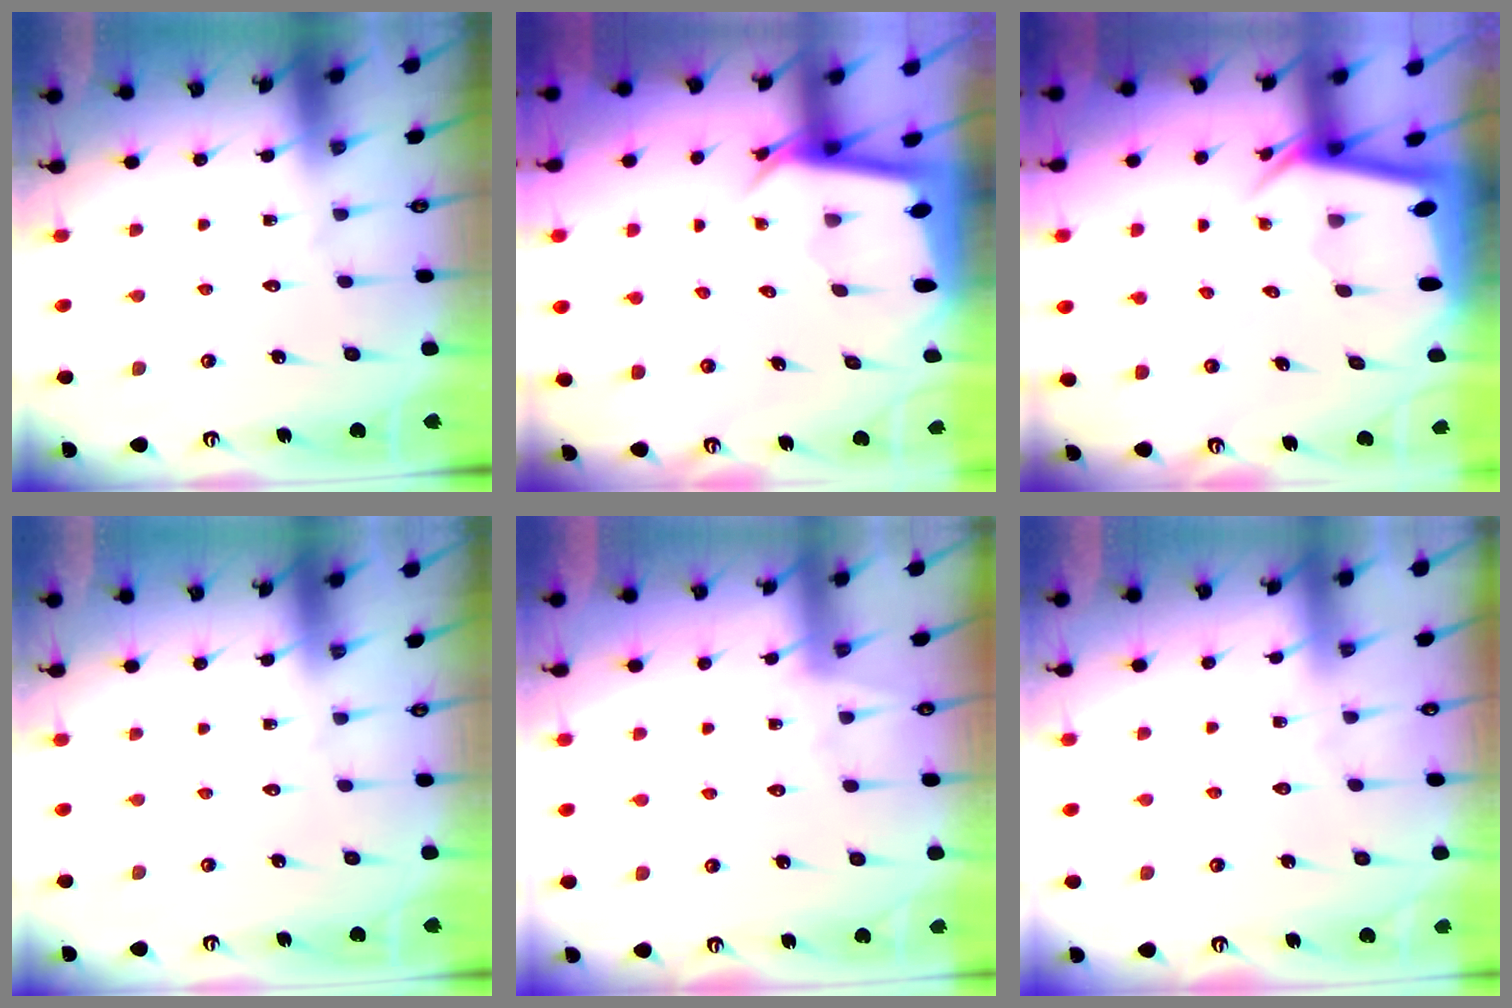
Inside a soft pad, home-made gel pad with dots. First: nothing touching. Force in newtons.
{"total": 3.9, "press": 3.9, "slide": 0.3}
{"total": 4.0, "press": 4.0, "slide": 0.3}
{"total": 0.0}
{"total": 3.7, "press": 3.7, "slide": 0.5}
{"total": 3.7, "press": 3.6, "slide": 0.5}